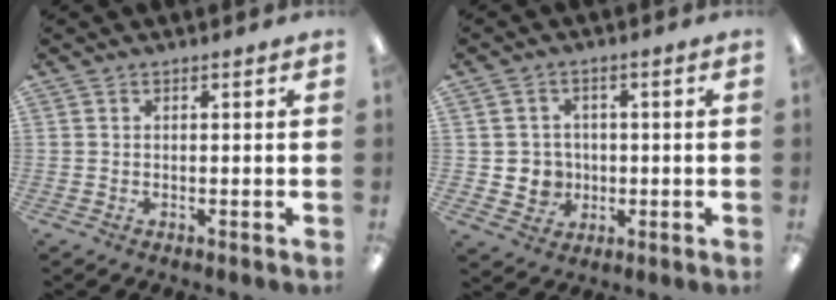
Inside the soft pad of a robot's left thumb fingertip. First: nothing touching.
{"total": 5.2, "force": [-0.1, 5.2, 0.8], "torque": [-0.011, 0.004, 0.002]}